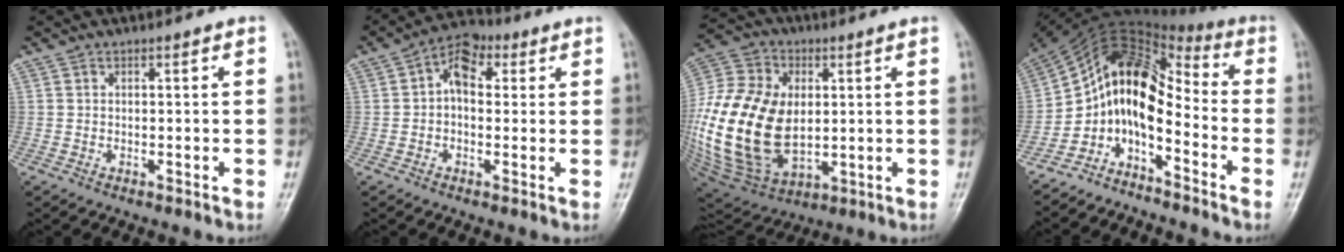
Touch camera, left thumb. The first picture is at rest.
{"total": 7.1, "force": [1.6, 4.8, 4.9], "torque": [-0.060, 0.018, 0.015]}
{"total": 27.6, "force": [0.3, 17.9, 21.0], "torque": [-0.452, -0.016, 0.024]}
{"total": 13.1, "force": [-5.1, 7.3, 9.6], "torque": [-0.149, 0.099, -0.108]}